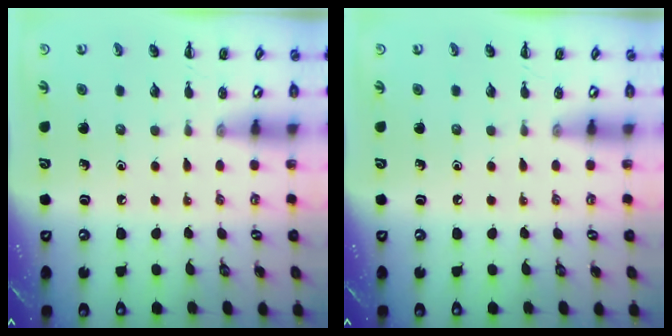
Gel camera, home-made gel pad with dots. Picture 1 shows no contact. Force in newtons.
{"total": 0.0}